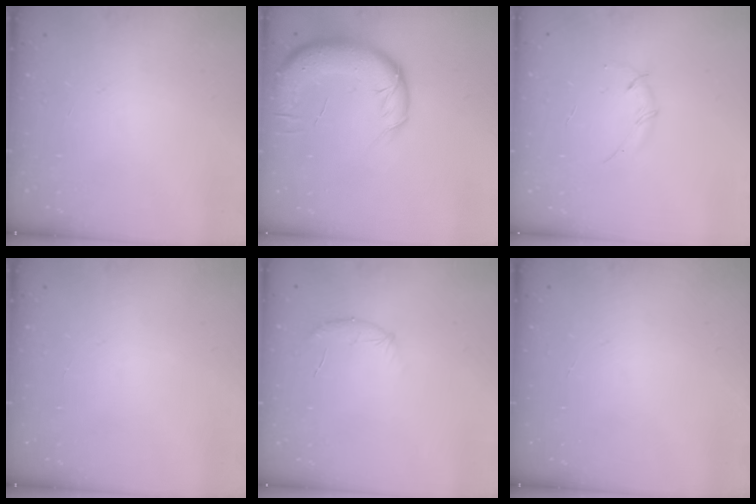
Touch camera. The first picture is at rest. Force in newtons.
{"total": 14.6, "press": 14.3, "slide": 3.1}
{"total": 3.0, "press": 2.9, "slide": 0.8}
{"total": 0.0}
{"total": 8.3, "press": 8.1, "slide": 1.7}
{"total": 0.0}